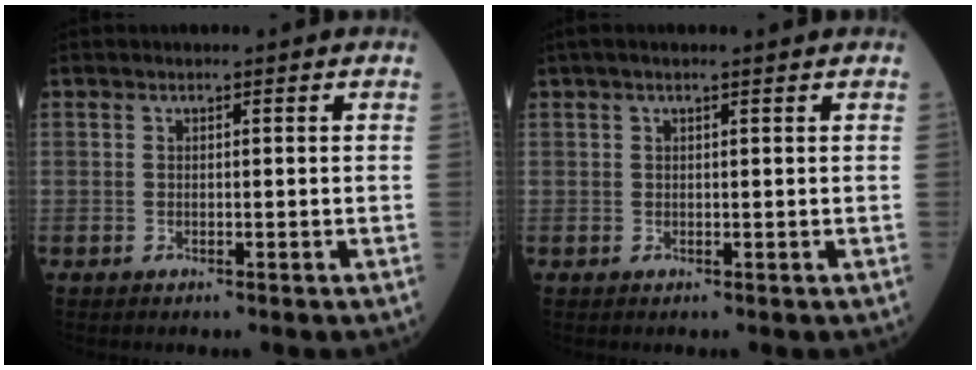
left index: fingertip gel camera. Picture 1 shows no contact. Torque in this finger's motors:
{"motor_torque": [0.93, -1.08, 0.03, 0.04]}